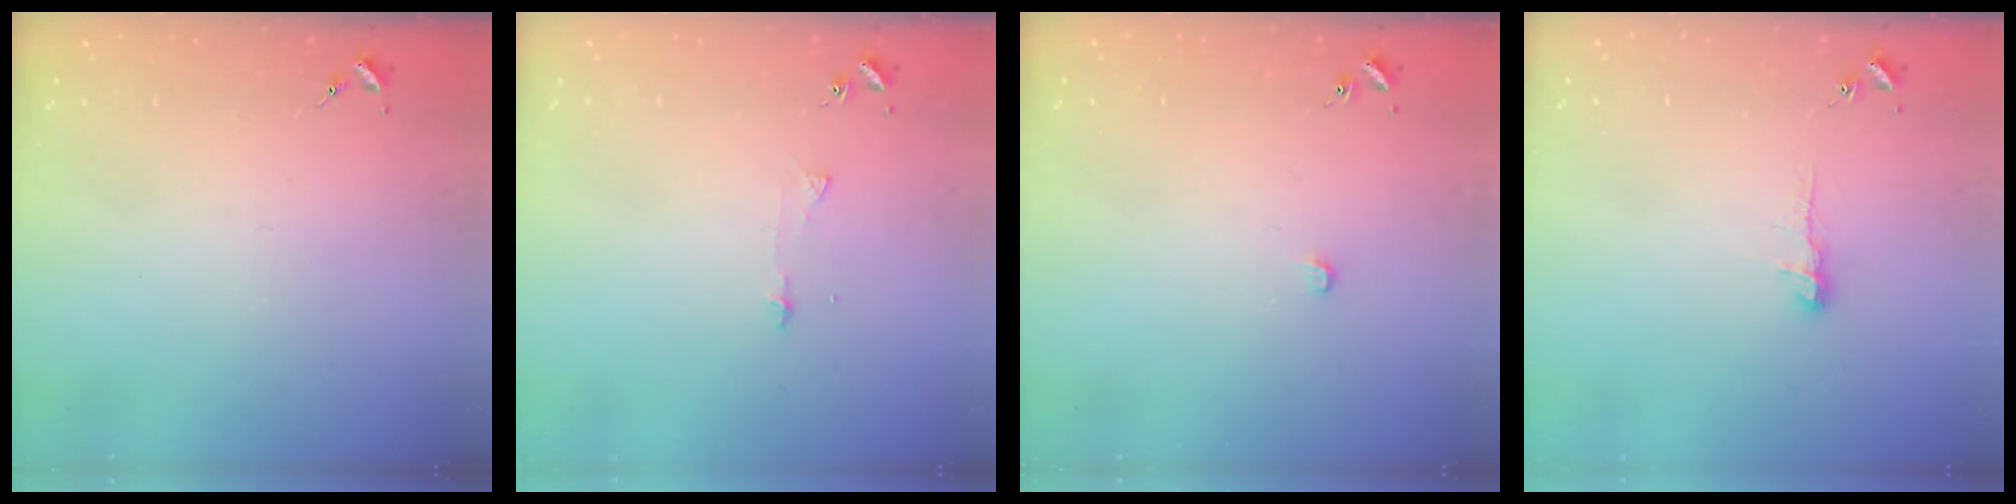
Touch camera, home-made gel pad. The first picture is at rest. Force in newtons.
{"total": 3.8, "press": 3.8, "slide": 0.3}
{"total": 3.8, "press": 3.8, "slide": 0.4}
{"total": 6.3, "press": 6.2, "slide": 0.8}